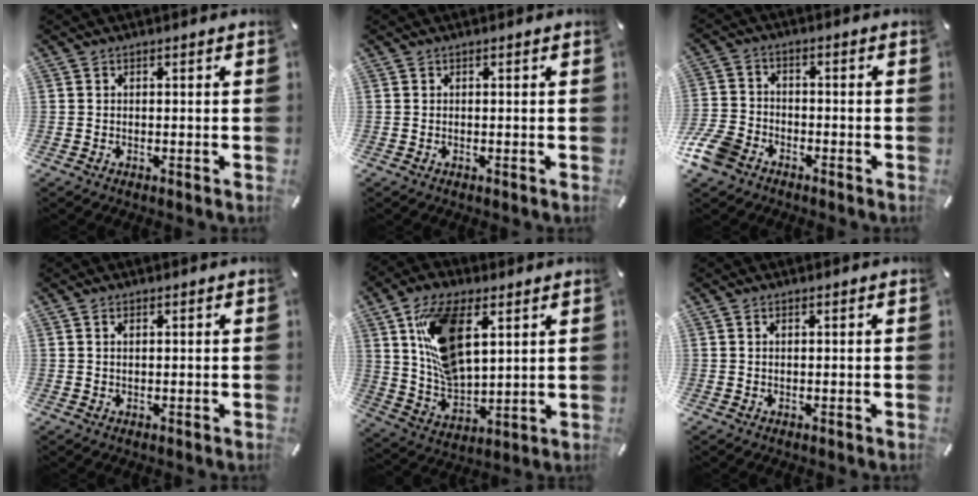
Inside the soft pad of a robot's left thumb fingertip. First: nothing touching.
{"total": 0.0}
{"total": 7.8, "force": [-4.9, 5.0, 3.6], "torque": [-0.092, 0.018, -0.096]}
{"total": 1.3, "force": [0.5, 0.8, 0.9], "torque": [-0.019, 0.004, 0.008]}
{"total": 16.3, "force": [6.6, 9.1, 11.8], "torque": [-0.250, -0.011, 0.120]}
{"total": 0.6, "force": [0.3, 0.4, 0.4], "torque": [-0.009, 0.003, 0.004]}